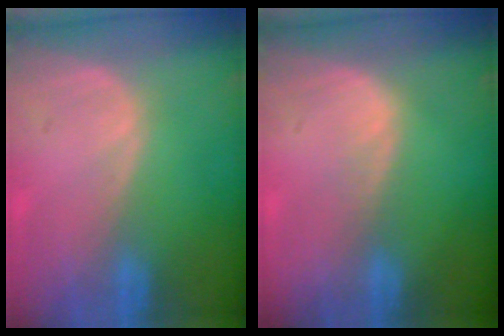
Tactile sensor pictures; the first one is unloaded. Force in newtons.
{"total": 0.9, "press": 0.9, "slide": 0.1}